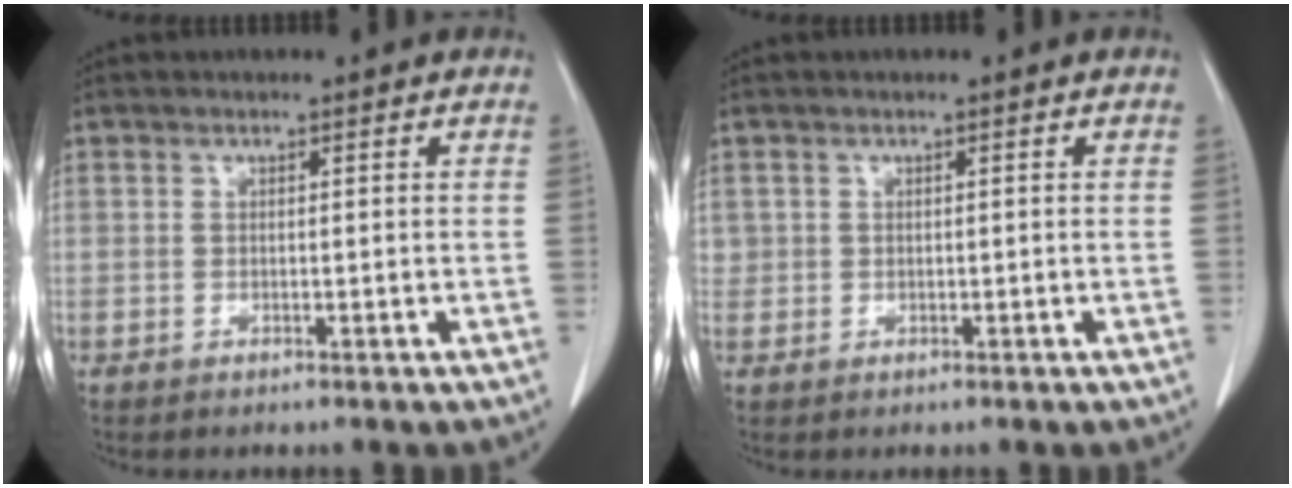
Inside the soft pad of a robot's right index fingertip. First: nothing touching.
{"total": 1.1, "force": [0.2, 1.0, 0.1], "torque": [0.009, 0.006, 0.001]}